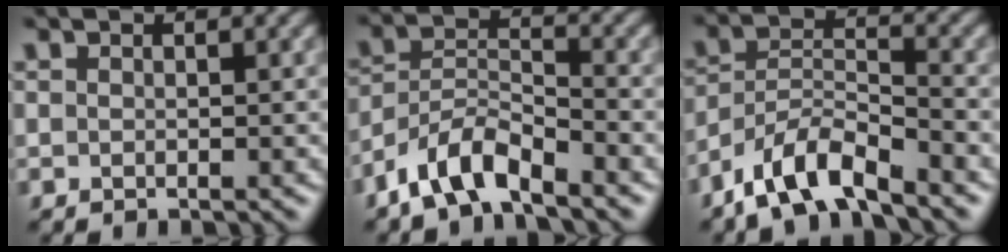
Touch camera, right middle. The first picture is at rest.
{"total": 5.2, "force": [-4.0, 1.7, 2.9], "torque": [-0.052, 0.003, -0.084]}
{"total": 6.0, "force": [-4.7, 1.7, 3.3], "torque": [-0.058, 0.001, -0.092]}